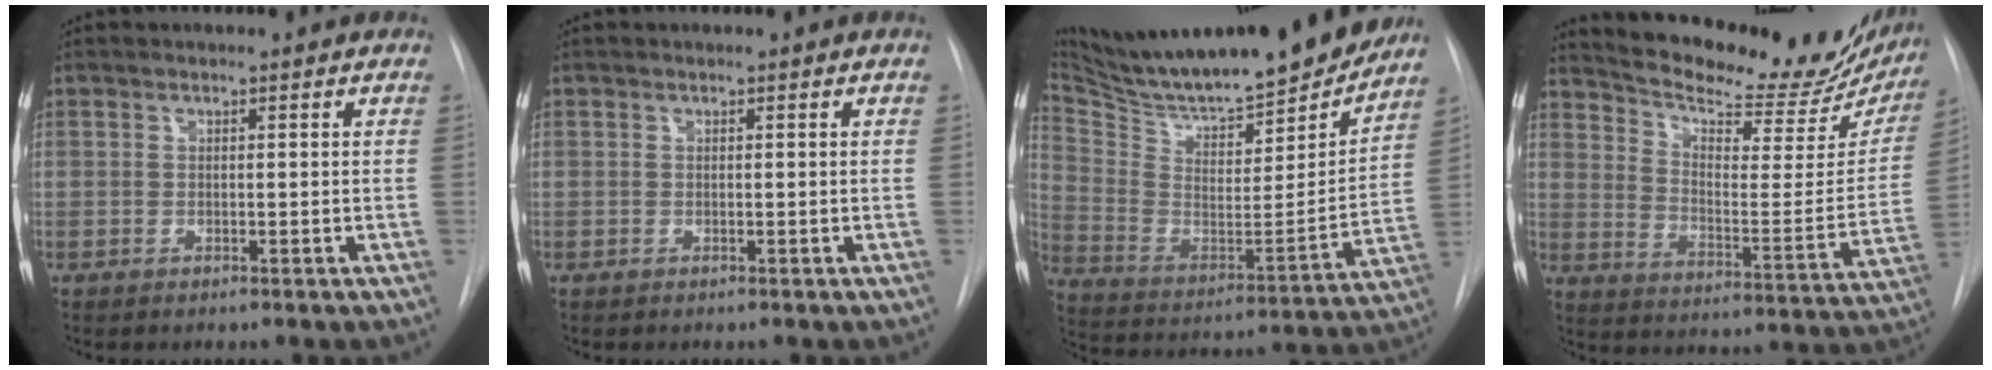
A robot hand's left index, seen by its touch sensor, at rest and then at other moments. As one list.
[{"total": 0.0}, {"total": 27.6, "force": [24.8, 4.1, 11.5], "torque": [-0.207, -0.056, 0.372]}, {"total": 25.8, "force": [22.7, 6.6, 10.3], "torque": [-0.159, -0.055, 0.295]}]